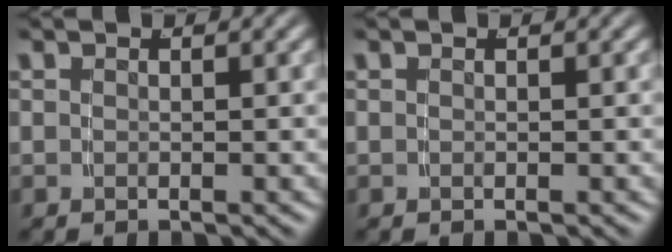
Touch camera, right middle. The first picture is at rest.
{"total": 0.0}